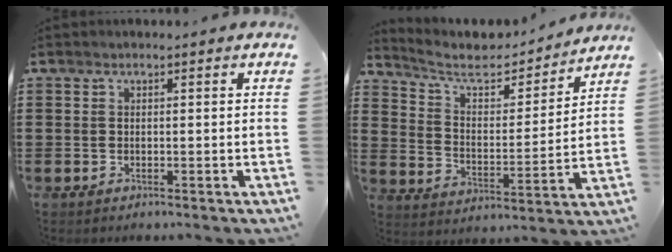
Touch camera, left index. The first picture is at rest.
{"total": 6.6, "force": [5.7, 2.1, 2.5], "torque": [-0.071, -0.042, 0.092]}